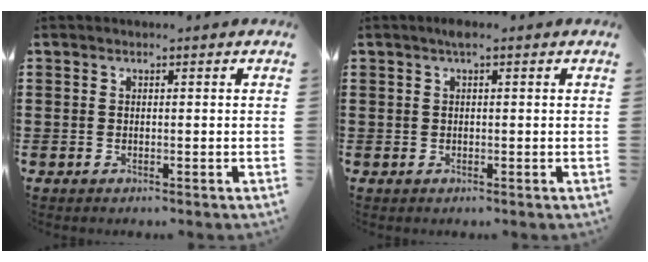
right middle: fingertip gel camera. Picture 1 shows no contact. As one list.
[{"total": 0.9, "force": [0.1, 0.5, 0.7], "torque": [-0.015, 0.005, 0.000]}]